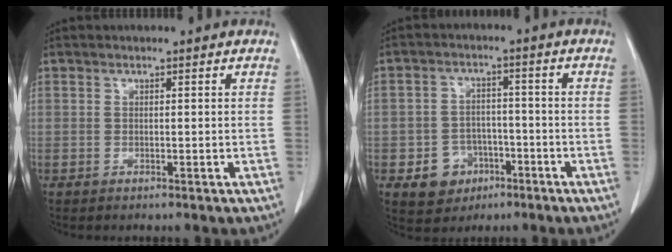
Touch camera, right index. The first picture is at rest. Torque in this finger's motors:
{"motor_torque": [-0.11, -0.06, -0.36, -0.17]}